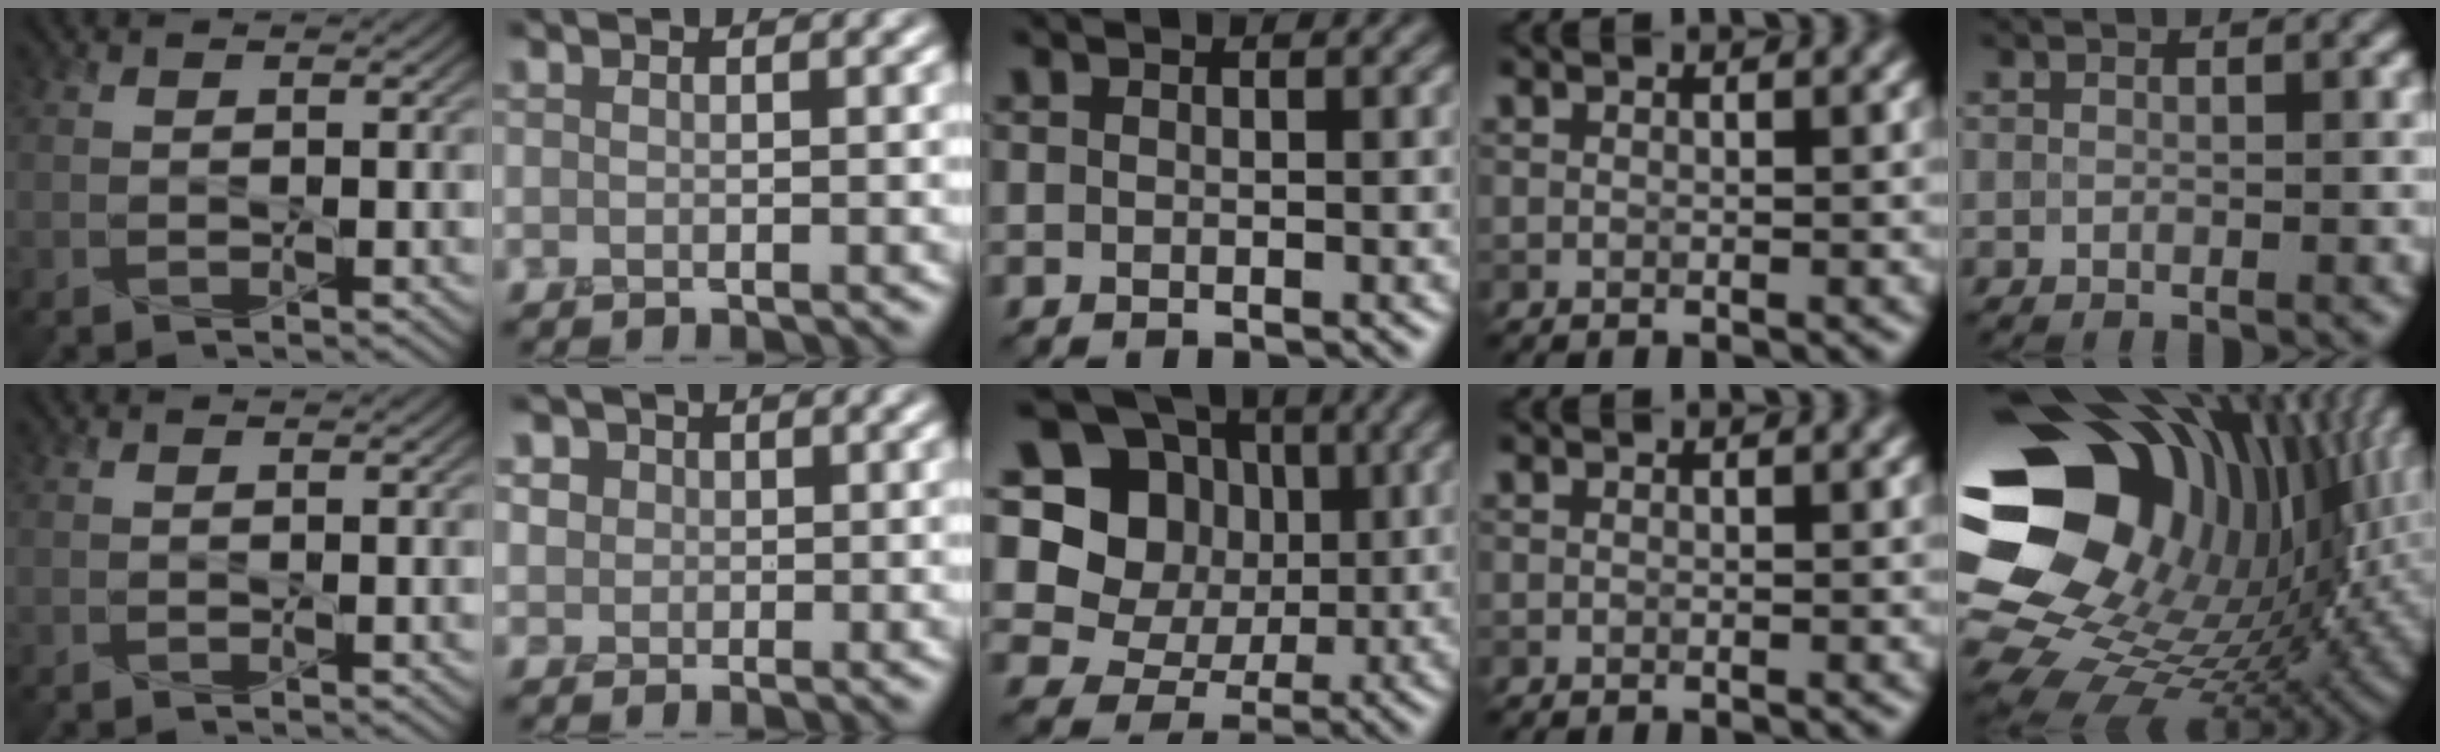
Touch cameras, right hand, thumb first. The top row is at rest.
{"index": {"total": 3.8, "force": [1.4, 3.2, 1.4], "torque": [-0.031, 0.007, 0.012]}, "middle": {"total": 12.3, "force": [3.1, 10.8, 5.1], "torque": [-0.130, 0.030, 0.040]}, "little": {"total": 19.9, "force": [4.0, 14.3, 13.3], "torque": [-0.265, -0.025, 0.086]}}